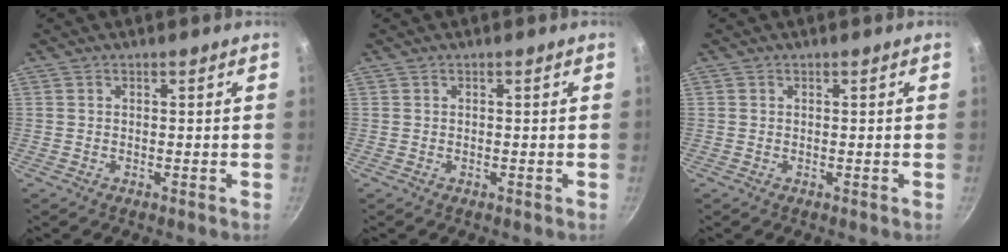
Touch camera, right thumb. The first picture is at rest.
{"total": 0.0}
{"total": 0.0}